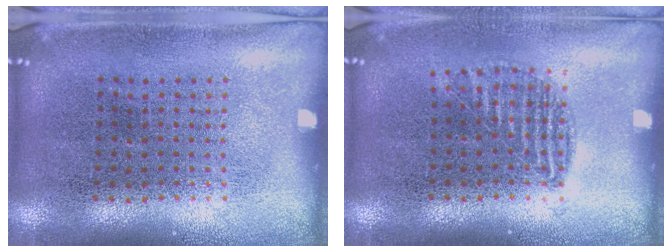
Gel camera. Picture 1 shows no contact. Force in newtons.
{"total": 0.9, "press": 0.8, "slide": 0.3}